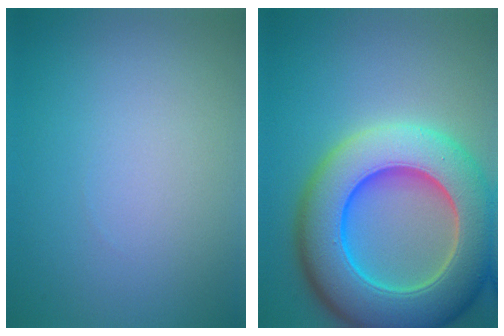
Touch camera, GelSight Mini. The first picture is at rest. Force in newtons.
{"total": 12.8, "press": 12.8, "slide": 0.6}